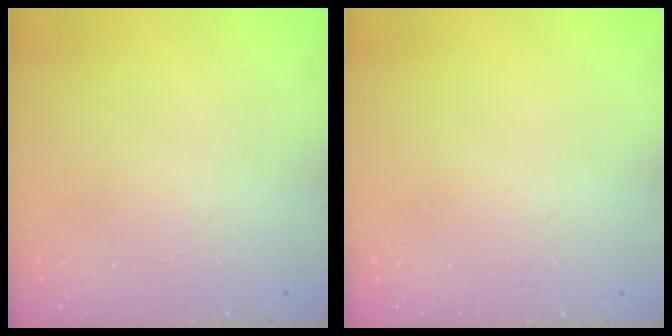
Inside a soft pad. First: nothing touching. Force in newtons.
{"total": 0.0}